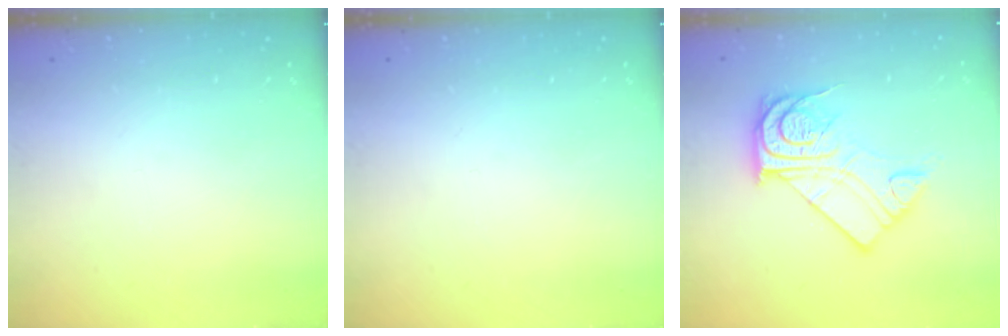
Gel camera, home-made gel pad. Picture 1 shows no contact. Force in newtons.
{"total": 0.0}
{"total": 16.6, "press": 16.5, "slide": 1.4}